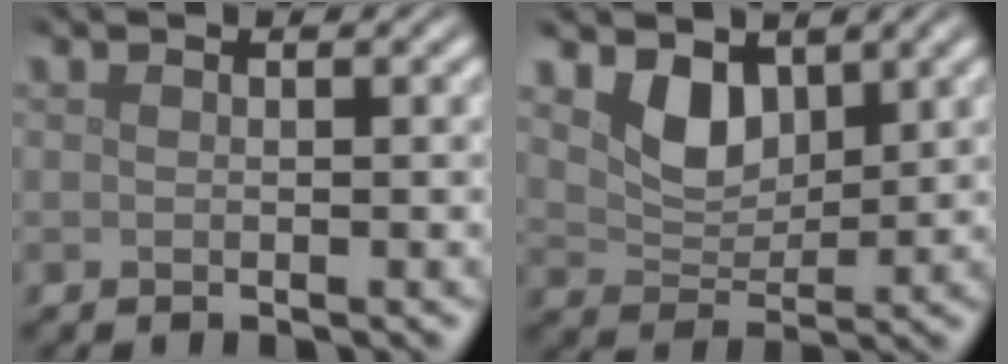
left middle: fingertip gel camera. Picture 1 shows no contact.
{"total": 3.3, "force": [2.0, 1.9, 1.8], "torque": [-0.045, -0.010, 0.038]}